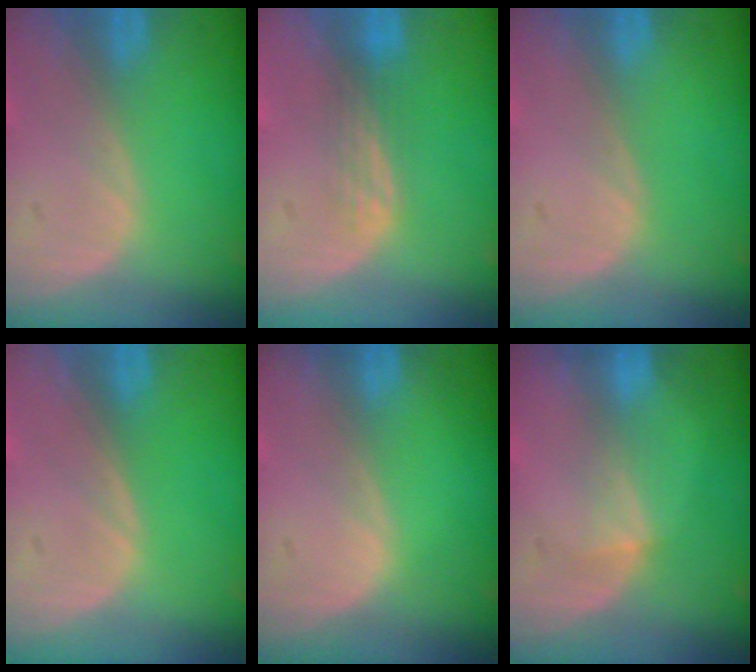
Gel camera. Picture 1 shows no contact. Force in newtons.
{"total": 2.9, "press": 2.5, "slide": 1.5}
{"total": 0.0}
{"total": 0.0}
{"total": 0.0}
{"total": 2.4, "press": 2.1, "slide": 1.2}